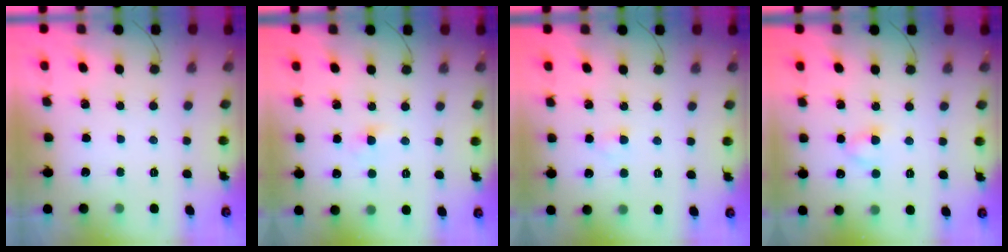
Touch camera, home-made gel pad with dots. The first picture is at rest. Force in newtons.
{"total": 2.7, "press": 2.4, "slide": 1.2}
{"total": 2.2, "press": 2.1, "slide": 0.8}
{"total": 3.6, "press": 3.4, "slide": 1.1}